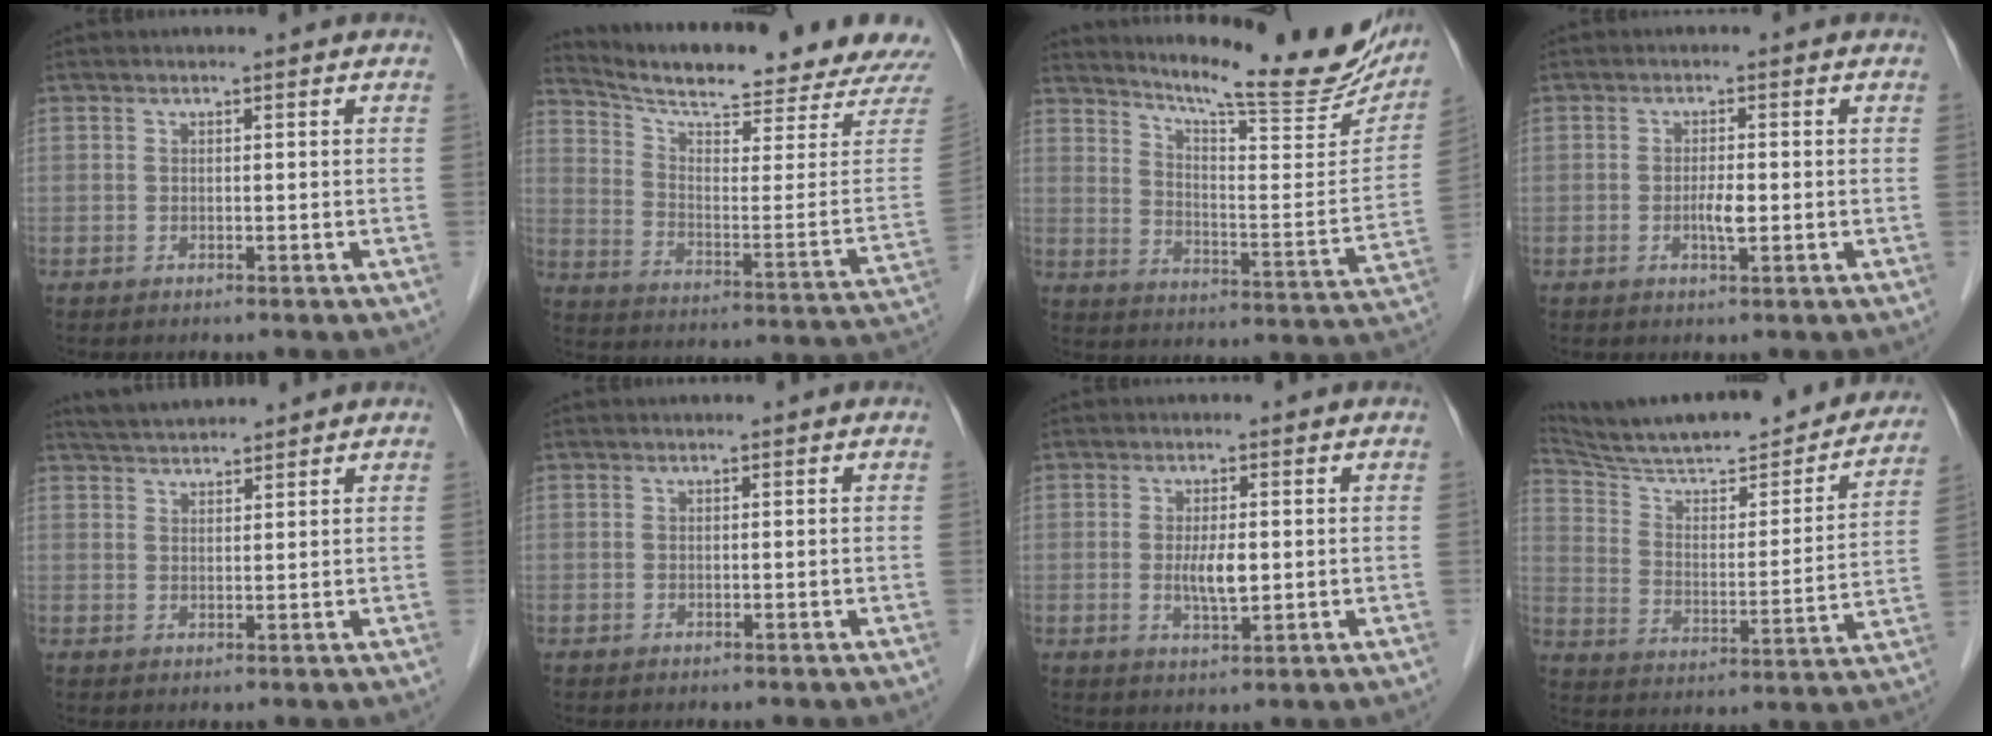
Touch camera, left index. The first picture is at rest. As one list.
[{"total": 20.9, "force": [19.4, -0.5, 7.8], "torque": [-0.141, -0.087, 0.265]}, {"total": 21.6, "force": [19.4, 1.9, 9.5], "torque": [-0.142, -0.067, 0.254]}, {"total": 2.4, "force": [-0.7, 0.4, 2.2], "torque": [-0.043, -0.004, -0.011]}, {"total": 4.8, "force": [4.6, 0.5, 1.3], "torque": [-0.026, 0.029, 0.083]}, {"total": 0.0}, {"total": 3.7, "force": [-0.2, 0.9, 3.6], "torque": [-0.068, -0.008, -0.002]}, {"total": 28.1, "force": [24.4, 4.6, 13.1], "torque": [-0.204, -0.035, 0.334]}]